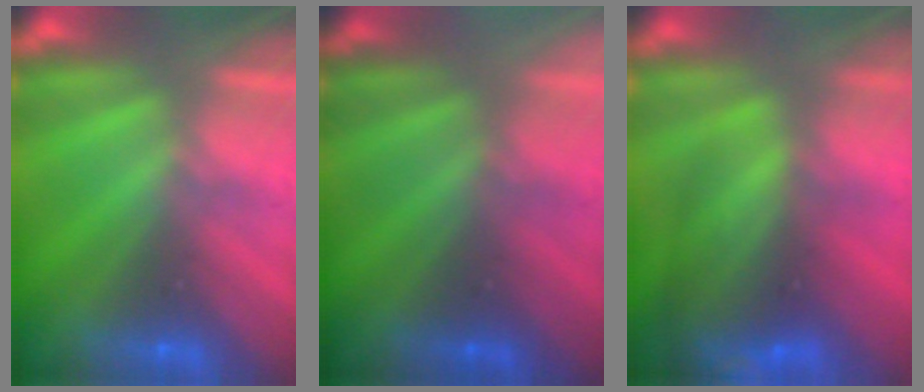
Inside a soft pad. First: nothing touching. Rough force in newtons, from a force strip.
{"total": 2.6}
{"total": 9.7}